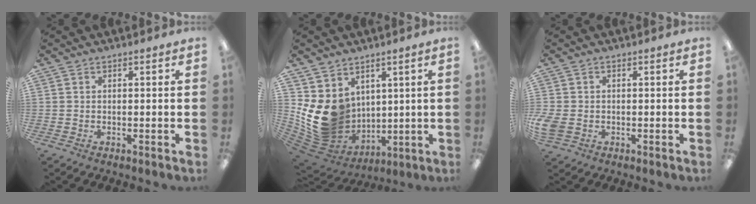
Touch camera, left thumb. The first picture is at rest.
{"total": 13.1, "force": [2.0, 11.3, 6.3], "torque": [-0.156, -0.031, 0.053]}
{"total": 3.9, "force": [-0.8, 3.1, 2.2], "torque": [-0.049, 0.004, -0.015]}